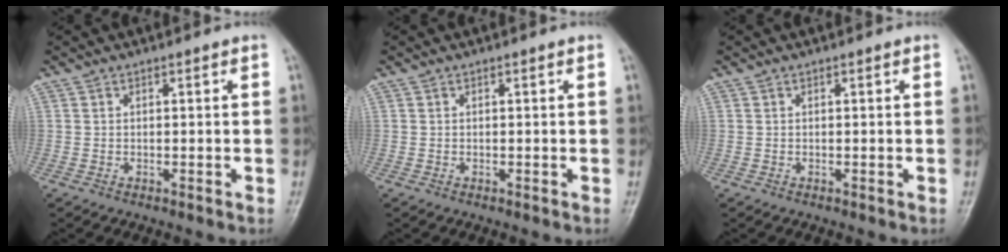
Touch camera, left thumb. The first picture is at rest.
{"total": 0.0}
{"total": 0.0}